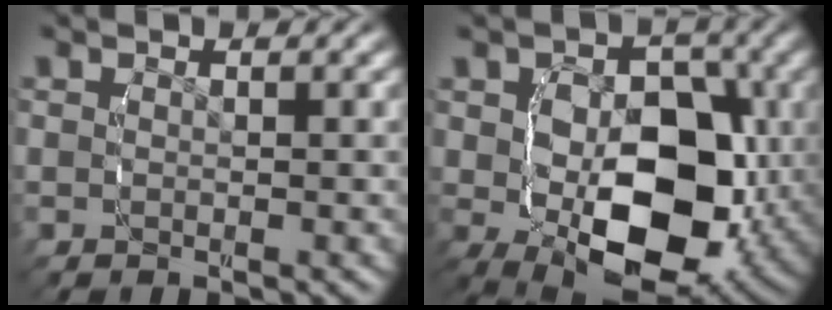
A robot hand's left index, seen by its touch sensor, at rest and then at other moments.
{"total": 10.7, "force": [-2.1, 6.6, 8.2], "torque": [-0.134, -0.035, -0.022]}